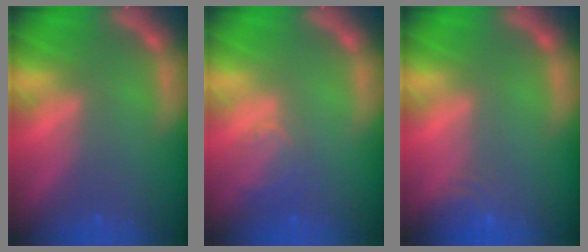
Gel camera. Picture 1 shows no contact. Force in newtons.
{"total": 2.5}
{"total": 3.0}